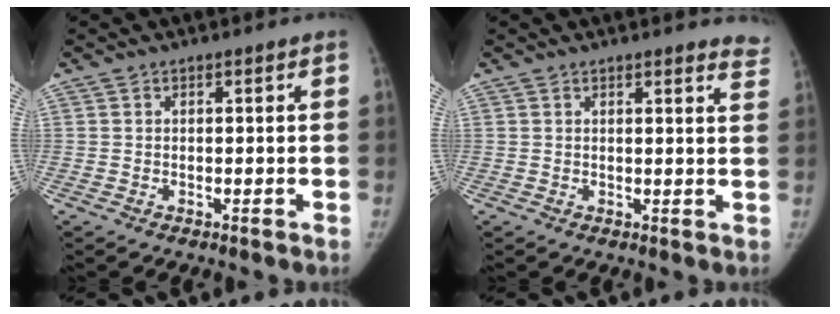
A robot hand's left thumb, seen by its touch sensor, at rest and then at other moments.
{"total": 5.4, "force": [5.1, 1.1, 1.5], "torque": [0.005, -0.027, 0.032]}